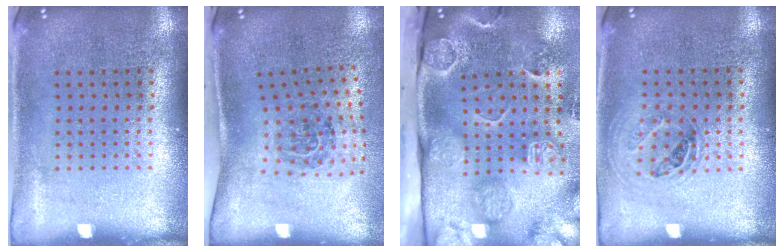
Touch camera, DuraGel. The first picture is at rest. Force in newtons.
{"total": 1.8, "press": 1.1, "slide": 1.4}
{"total": 4.6, "press": 3.4, "slide": 3.1}
{"total": 1.1, "press": 0.9, "slide": 0.6}